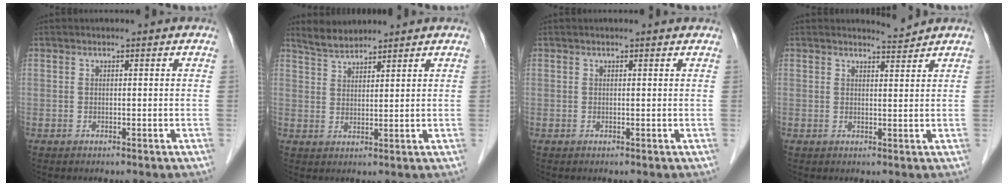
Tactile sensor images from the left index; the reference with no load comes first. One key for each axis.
{"total": 3.4, "fx": 3.4, "fy": 0.5, "fz": 0.3, "tx": -0.010, "ty": 0.012, "tz": 0.066}
{"total": 0.8, "fx": 0.7, "fy": 0.0, "fz": 0.3, "tx": -0.012, "ty": 0.001, "tz": 0.006}
{"total": 1.8, "fx": 1.7, "fy": -0.4, "fz": -0.4, "tx": -0.002, "ty": -0.011, "tz": 0.030}